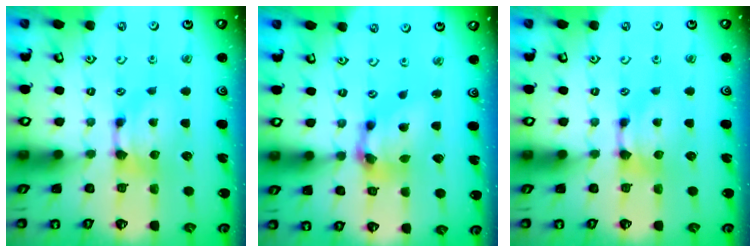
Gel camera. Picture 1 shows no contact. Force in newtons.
{"total": 6.2, "press": 5.8, "slide": 2.0}
{"total": 0.0}